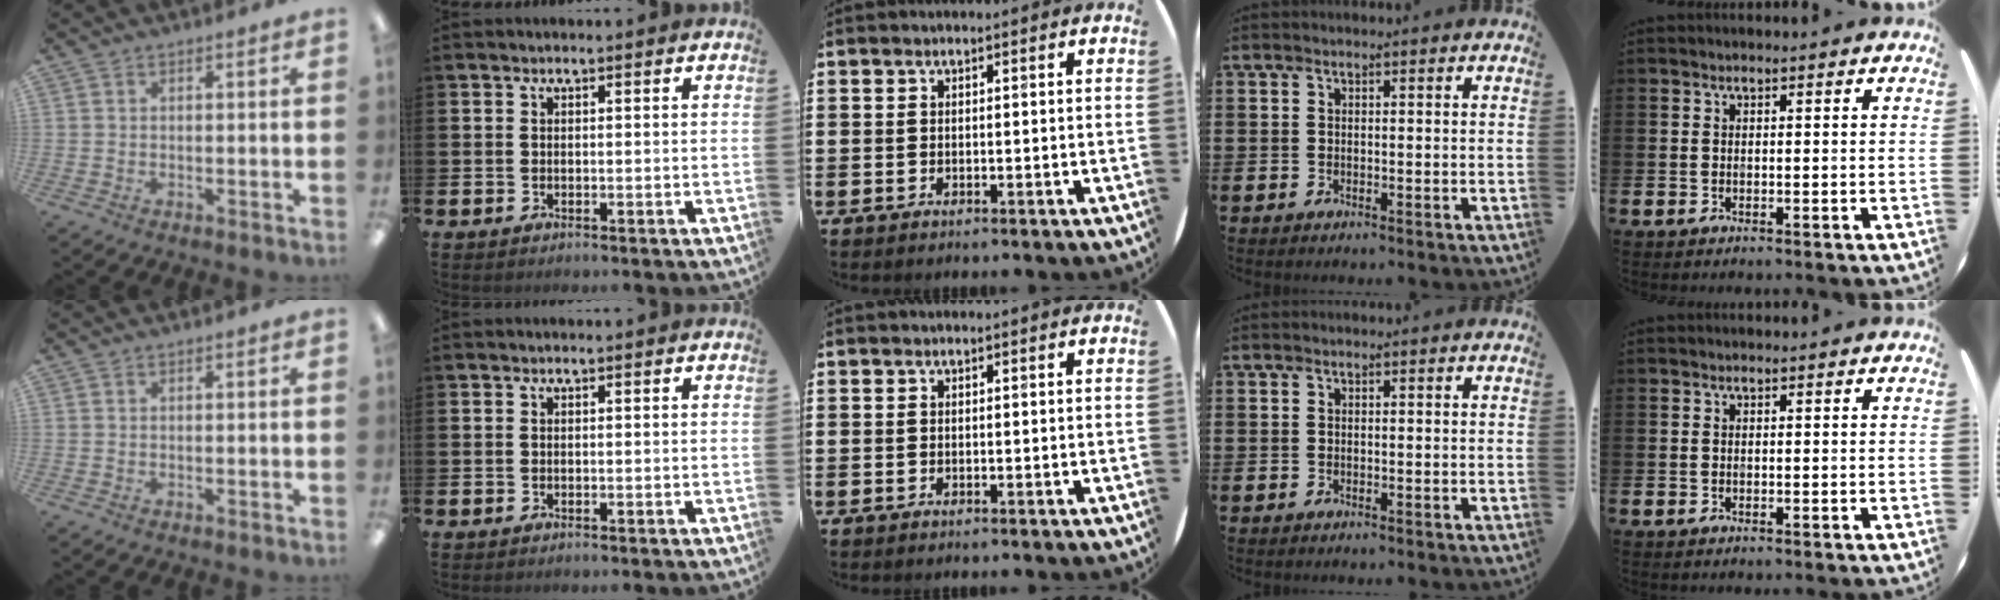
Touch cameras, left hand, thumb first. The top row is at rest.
{}